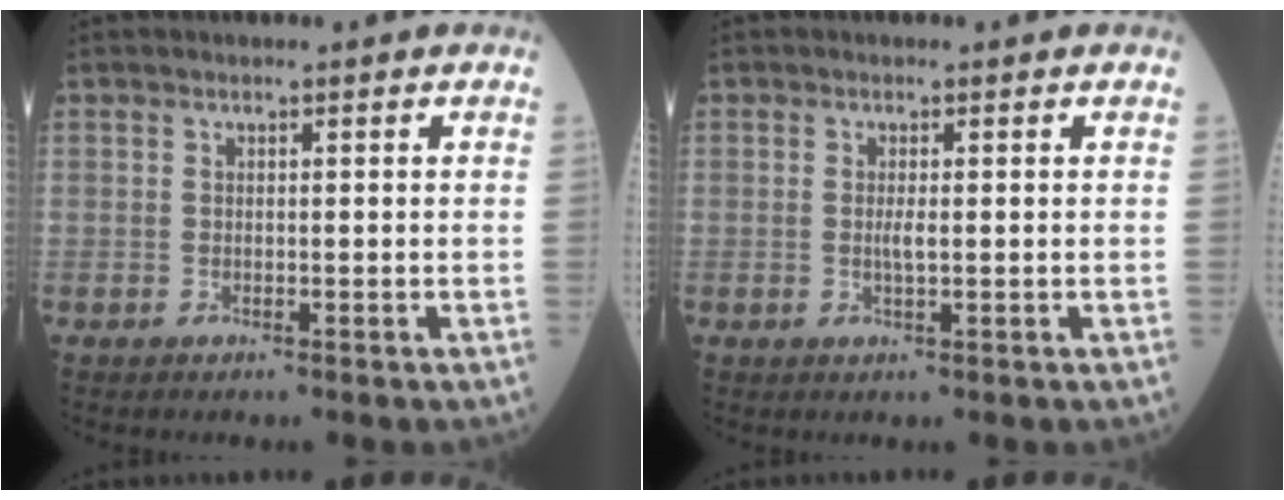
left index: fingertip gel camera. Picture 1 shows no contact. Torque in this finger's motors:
{"motor_torque": [0.31, 0.14, 0.03, 0.01]}